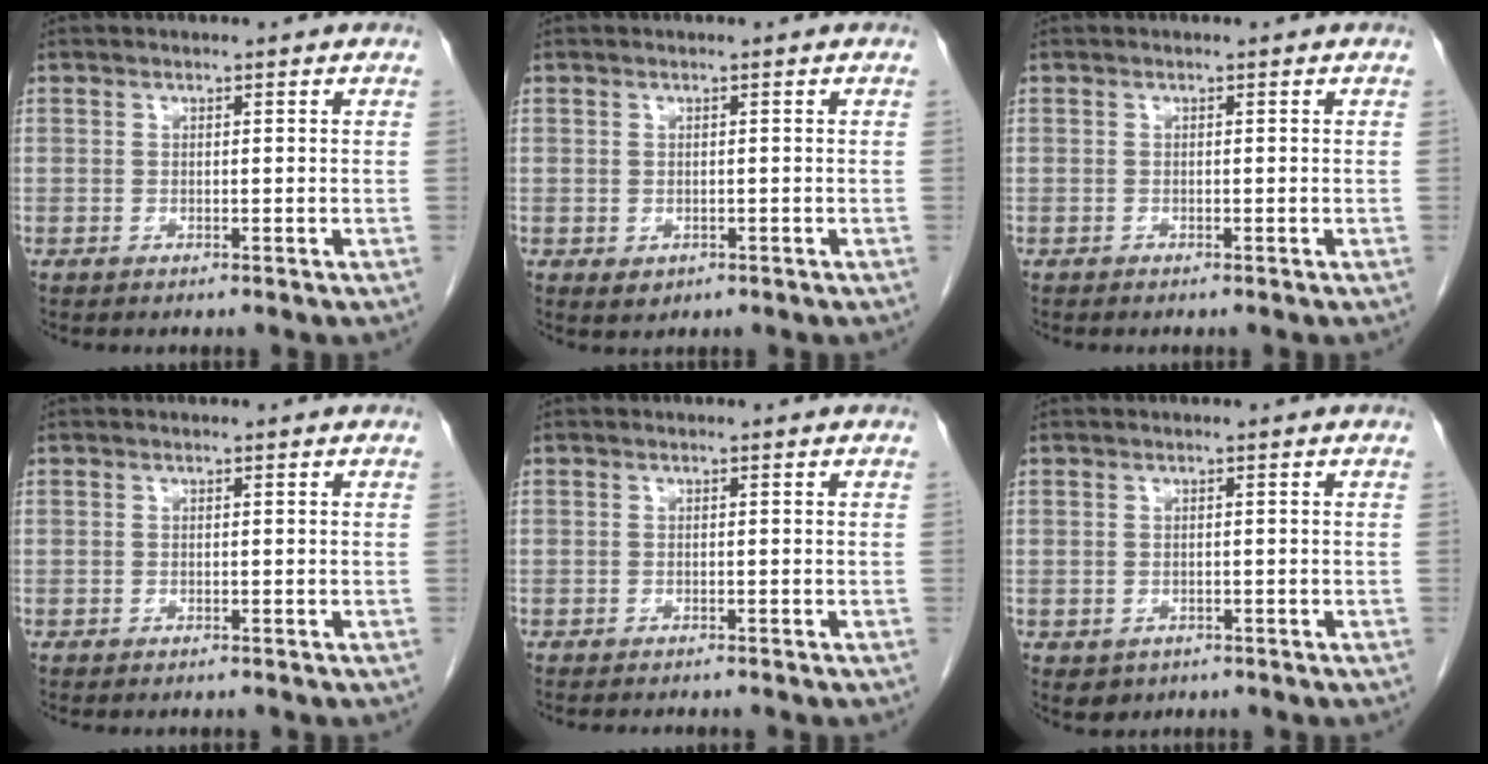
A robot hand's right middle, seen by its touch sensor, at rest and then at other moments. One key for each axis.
{"total": 1.3, "fx": -0.4, "fy": 1.1, "fz": 0.6, "tx": -0.010, "ty": 0.001, "tz": 0.004}
{"total": 0.0}
{"total": 1.6, "fx": -1.4, "fy": 0.5, "fz": 0.5, "tx": -0.011, "ty": -0.002, "tz": -0.016}
{"total": 3.5, "fx": -3.1, "fy": 0.7, "fz": 1.4, "tx": -0.017, "ty": -0.005, "tz": -0.038}
{"total": 2.0, "fx": -1.0, "fy": 1.7, "fz": 0.5, "tx": -0.006, "ty": 0.003, "tz": -0.006}